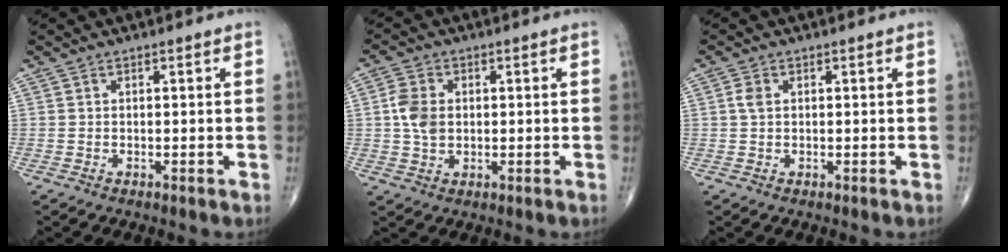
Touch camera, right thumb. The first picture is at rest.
{"total": 5.6, "force": [0.4, 4.1, 3.8], "torque": [-0.070, 0.001, 0.006]}
{"total": 1.7, "force": [0.4, 1.1, 1.3], "torque": [-0.028, 0.004, 0.007]}